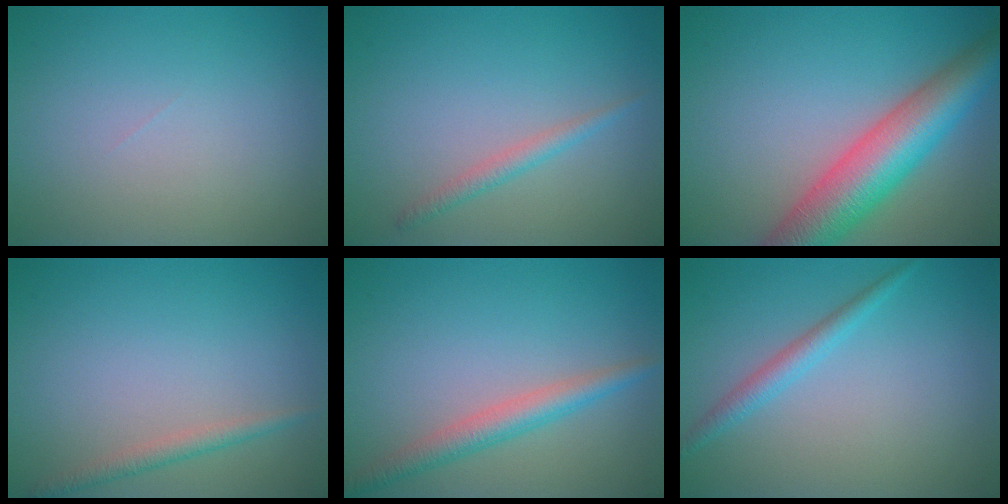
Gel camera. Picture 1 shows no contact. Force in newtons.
{"total": 1.5, "press": 1.5, "slide": 0.0}
{"total": 8.8, "press": 8.8, "slide": 0.3}
{"total": 1.6, "press": 1.6, "slide": 0.0}
{"total": 3.0, "press": 3.0, "slide": 0.1}
{"total": 1.9, "press": 1.9, "slide": 0.1}